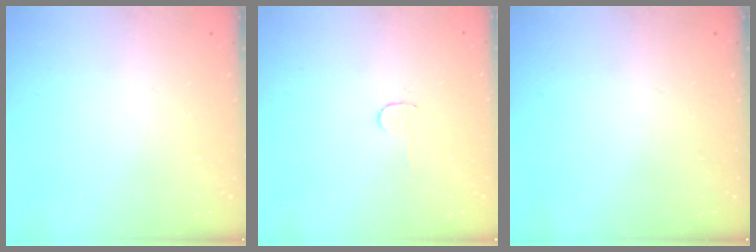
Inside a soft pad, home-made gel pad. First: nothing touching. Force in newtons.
{"total": 2.8, "press": 2.8, "slide": 0.2}
{"total": 0.0}